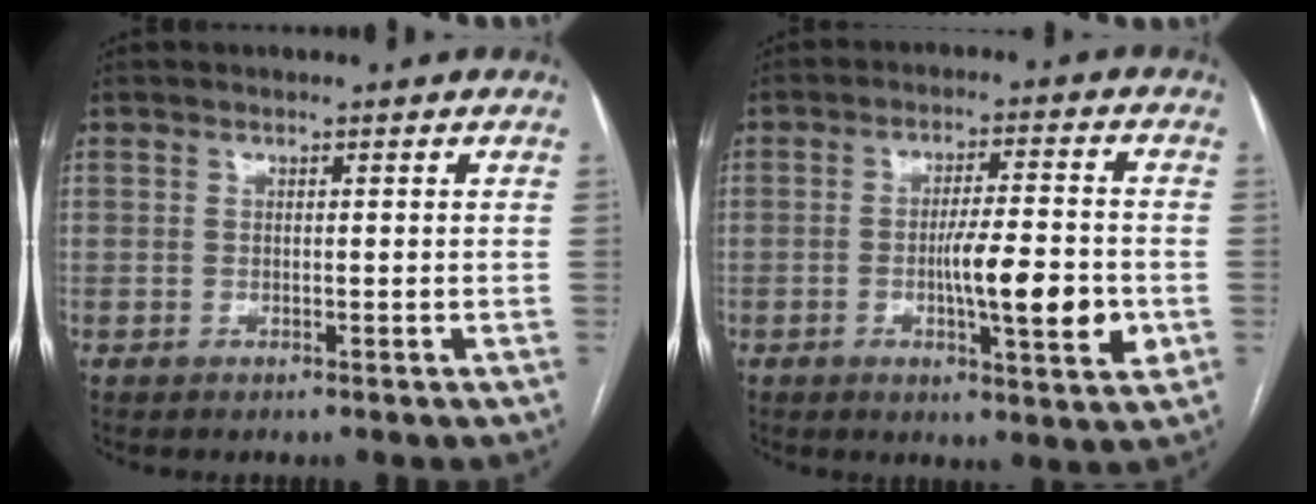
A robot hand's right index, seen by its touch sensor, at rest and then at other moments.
{"total": 10.7, "force": [-2.2, 1.6, 10.3], "torque": [-0.161, -0.004, -0.033]}